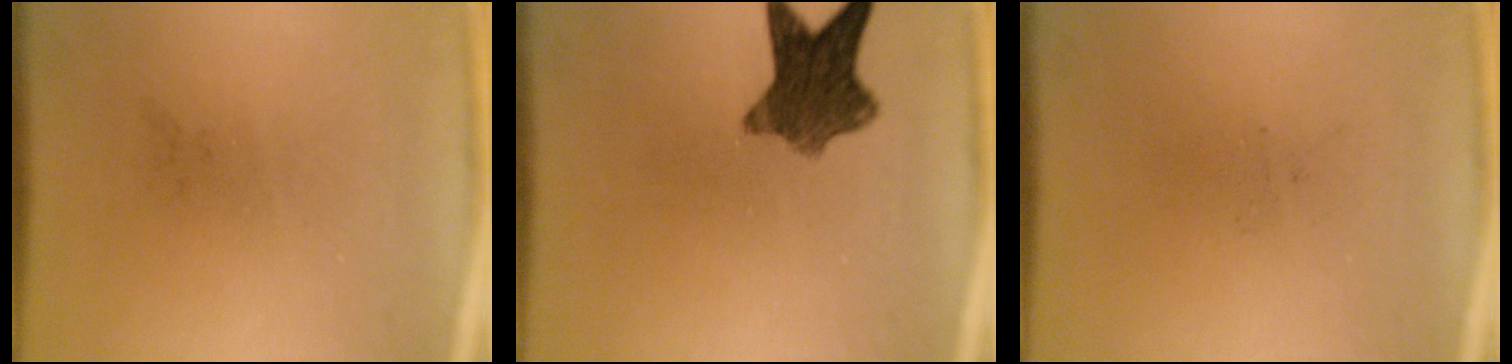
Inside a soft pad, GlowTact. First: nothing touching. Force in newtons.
{"total": 8.5}
{"total": 0.0}